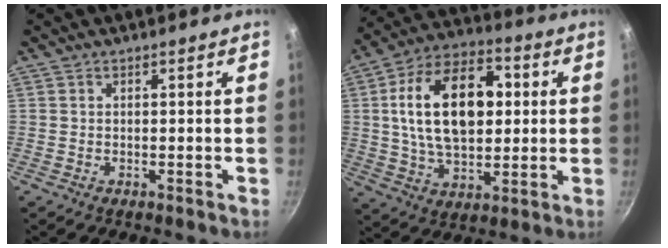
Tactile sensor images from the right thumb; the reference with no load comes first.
{"total": 20.9, "force": [3.2, 12.3, 16.6], "torque": [-0.262, 0.013, 0.052]}